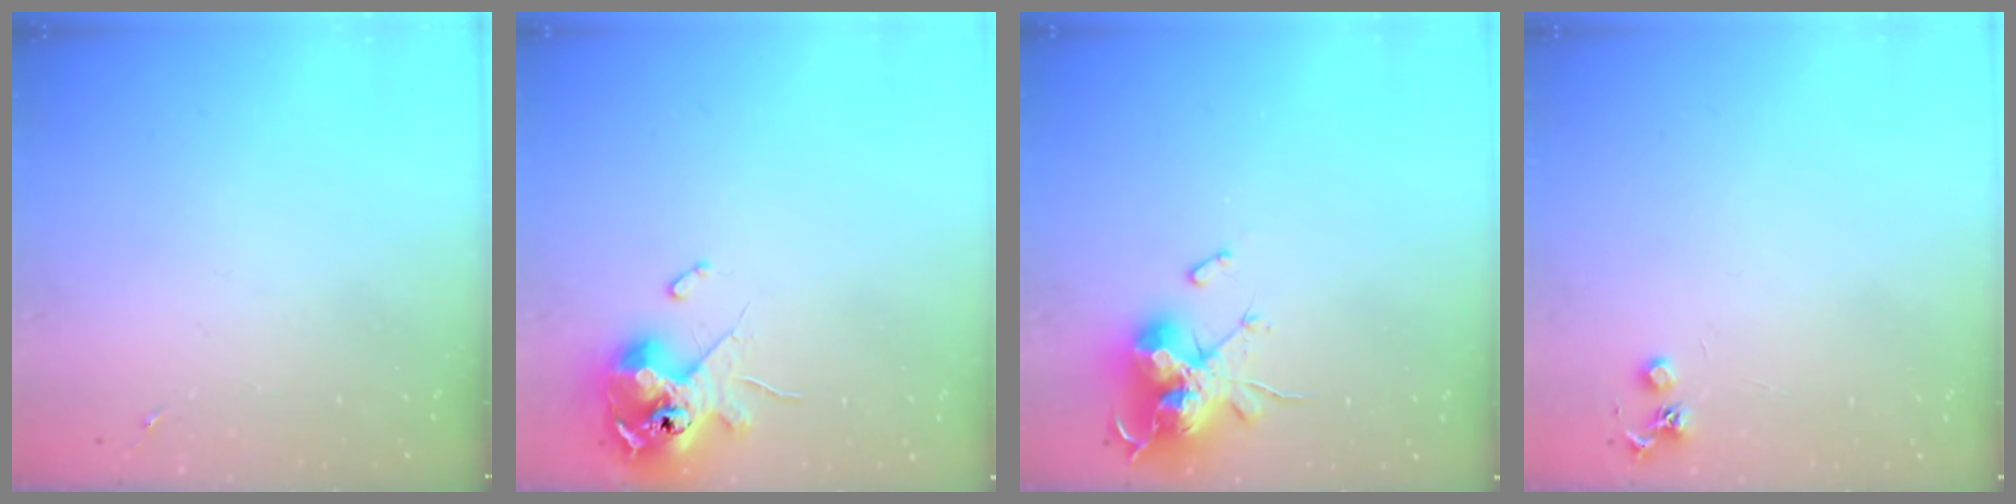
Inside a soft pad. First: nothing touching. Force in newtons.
{"total": 11.6, "press": 11.4, "slide": 2.1}
{"total": 16.7, "press": 16.7, "slide": 0.1}
{"total": 4.1, "press": 4.1, "slide": 0.5}